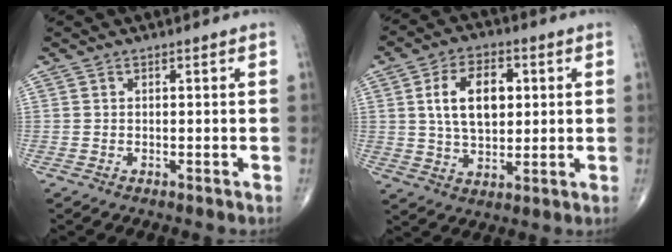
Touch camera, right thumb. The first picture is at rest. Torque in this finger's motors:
{"motor_torque": [0.58, 2.82, 1.33, 0.42, 0.29]}